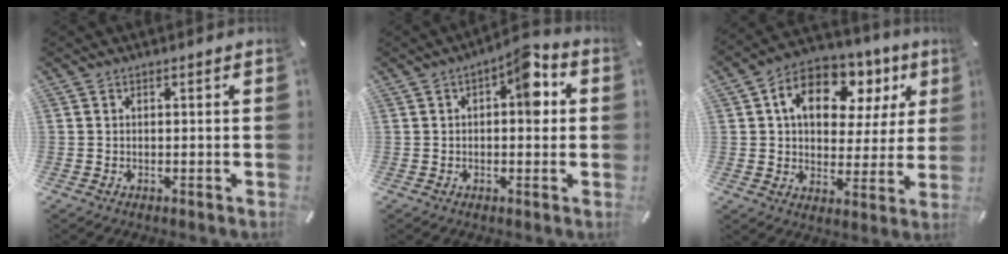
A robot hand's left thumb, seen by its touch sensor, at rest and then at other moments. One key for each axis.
{"total": 8.5, "fx": 1.9, "fy": 3.9, "fz": 7.3, "tx": -0.076, "ty": -0.011, "tz": 0.019}
{"total": 14.2, "fx": 5.9, "fy": 10.0, "fz": 8.2, "tx": -0.127, "ty": -0.022, "tz": 0.104}